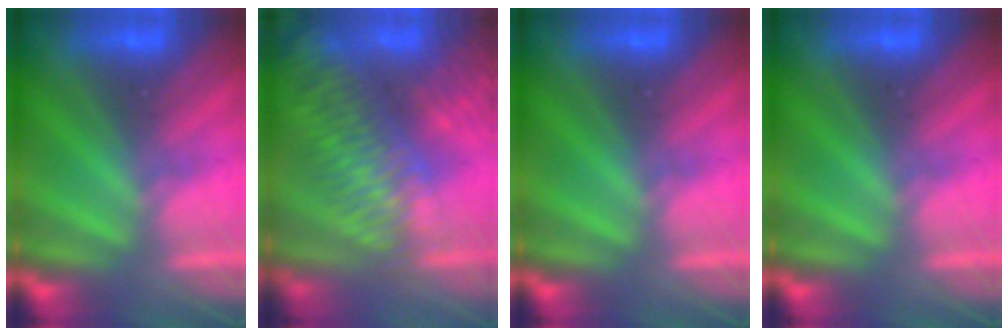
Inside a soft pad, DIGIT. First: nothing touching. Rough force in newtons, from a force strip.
{"total": 7.0}
{"total": 0.0}
{"total": 0.0}